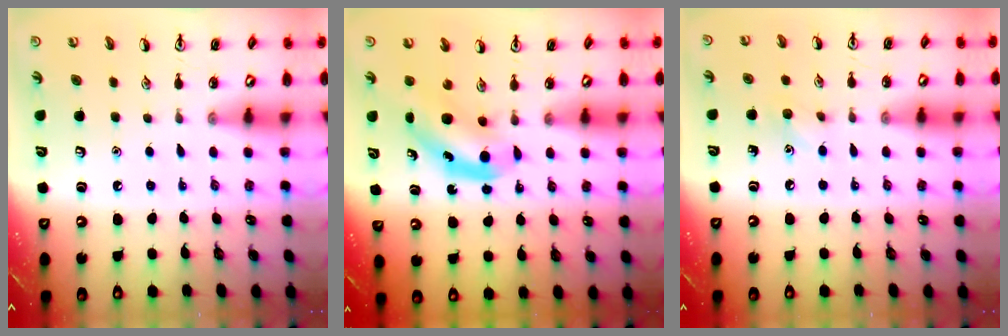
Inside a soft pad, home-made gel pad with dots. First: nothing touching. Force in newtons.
{"total": 5.9, "press": 5.9, "slide": 0.8}
{"total": 5.1, "press": 4.8, "slide": 1.6}